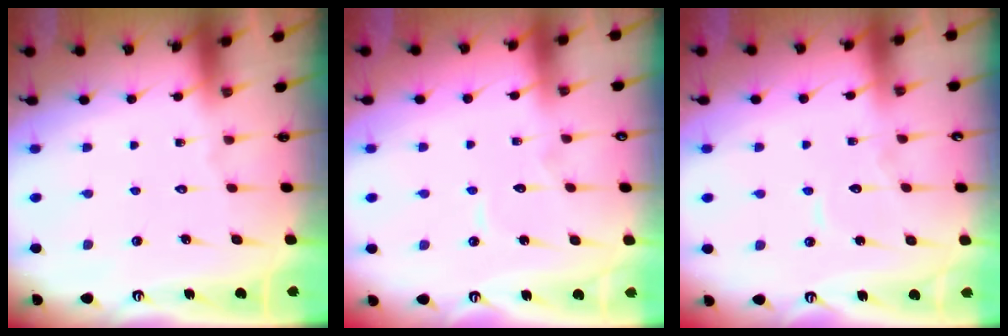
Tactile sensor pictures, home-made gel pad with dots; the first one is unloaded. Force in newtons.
{"total": 4.7, "press": 4.7, "slide": 0.5}
{"total": 6.1, "press": 6.1, "slide": 0.6}